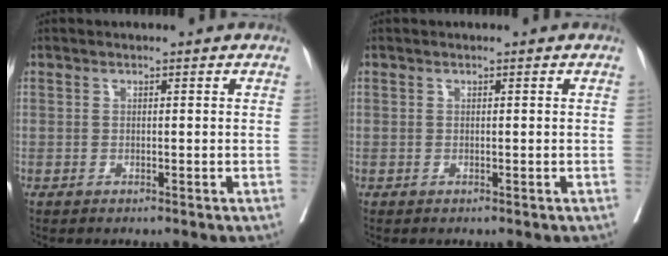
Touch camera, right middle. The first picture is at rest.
{"total": 0.0}